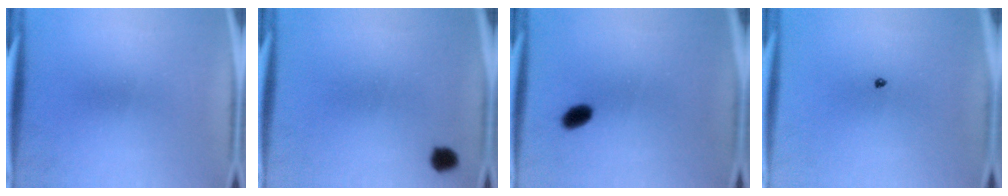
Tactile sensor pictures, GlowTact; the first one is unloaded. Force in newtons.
{"total": 3.9}
{"total": 3.5}
{"total": 0.6}